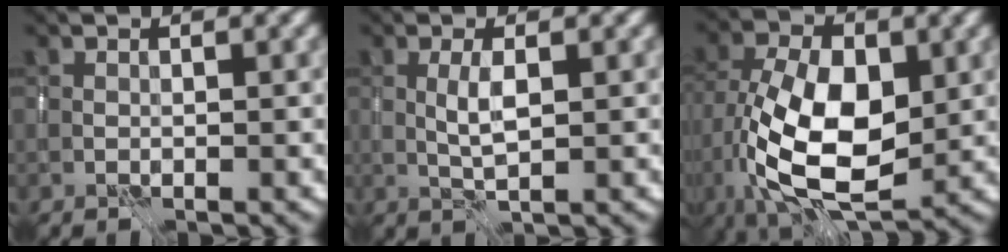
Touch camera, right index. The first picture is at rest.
{"total": 2.0, "force": [-0.1, 0.4, 1.9], "torque": [-0.042, 0.002, -0.002]}
{"total": 11.7, "force": [-1.8, 6.3, 9.6], "torque": [-0.188, -0.007, -0.038]}